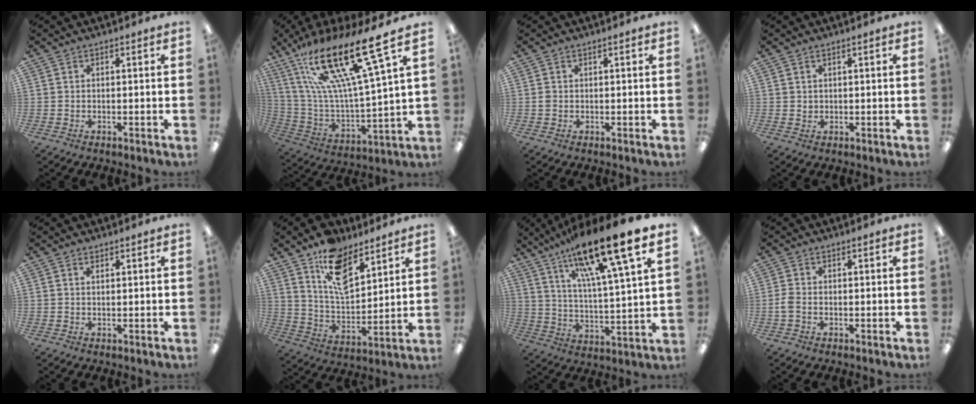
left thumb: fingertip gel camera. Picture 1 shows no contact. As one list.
[{"total": 26.7, "force": [17.5, 5.7, 19.3], "torque": [-0.375, -0.114, 0.282]}, {"total": 0.7, "force": [0.0, 0.6, 0.4], "torque": [-0.009, 0.003, 0.000]}, {"total": 1.0, "force": [0.7, 0.6, 0.2], "torque": [-0.004, 0.002, 0.013]}, {"total": 0.8, "force": [0.7, 0.3, 0.3], "torque": [-0.007, 0.000, 0.013]}, {"total": 13.0, "force": [9.0, 6.5, 6.8], "torque": [-0.118, -0.048, 0.167]}, {"total": 20.7, "force": [15.3, 3.1, 13.6], "torque": [-0.232, -0.095, 0.241]}, {"total": 1.9, "force": [-0.5, 1.1, 1.5], "torque": [-0.035, 0.001, -0.011]}]